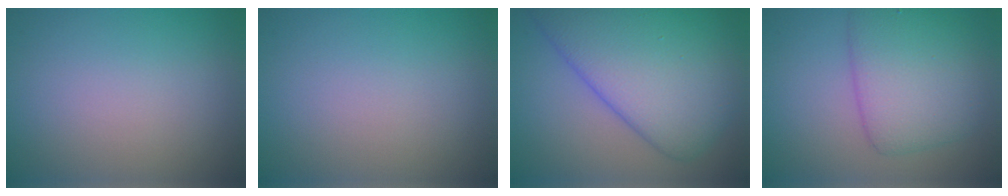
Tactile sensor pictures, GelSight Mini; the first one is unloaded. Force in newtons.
{"total": 0.0}
{"total": 9.9, "press": 9.9, "slide": 0.5}
{"total": 5.5, "press": 5.5, "slide": 0.2}